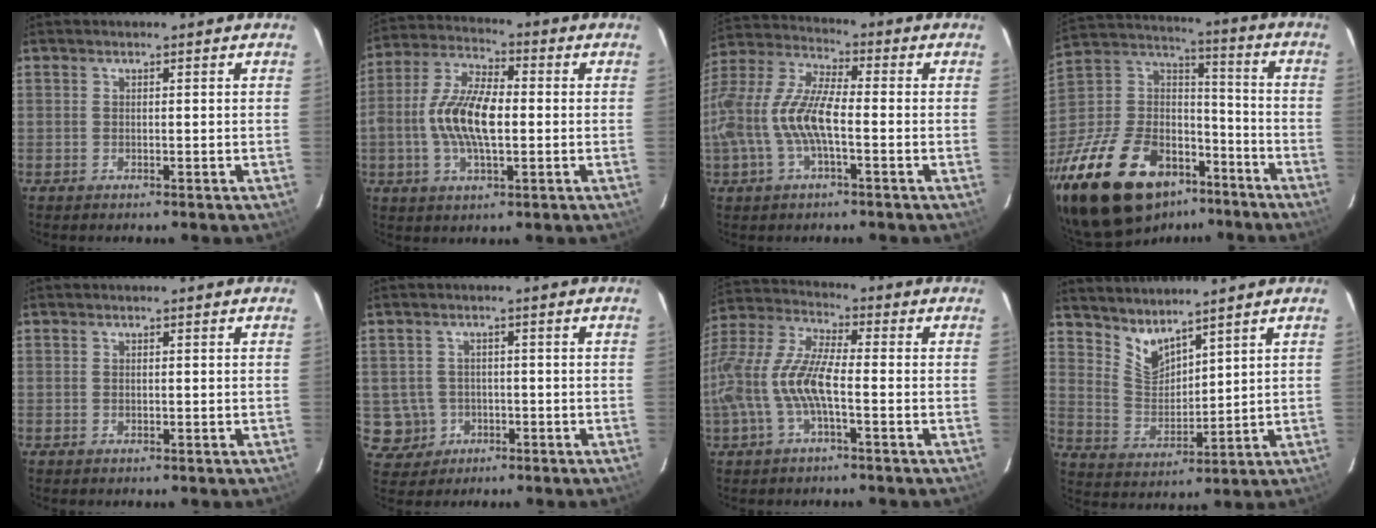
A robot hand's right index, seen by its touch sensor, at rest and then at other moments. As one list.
[{"total": 12.5, "force": [-1.1, 5.2, 11.3], "torque": [-0.232, 0.009, -0.026]}, {"total": 15.5, "force": [-3.0, 5.3, 14.3], "torque": [-0.293, 0.002, -0.062]}, {"total": 31.4, "force": [-19.8, 16.3, 18.2], "torque": [-0.384, 0.000, -0.318]}, {"total": 0.5, "force": [0.1, 0.4, 0.3], "torque": [-0.005, -0.001, 0.003]}, {"total": 5.4, "force": [-1.2, 5.3, 0.6], "torque": [-0.024, 0.014, -0.007]}, {"total": 14.6, "force": [-3.2, 4.2, 13.6], "torque": [-0.282, 0.000, -0.066]}, {"total": 7.0, "force": [6.0, 2.0, 2.8], "torque": [-0.052, -0.008, 0.125]}]